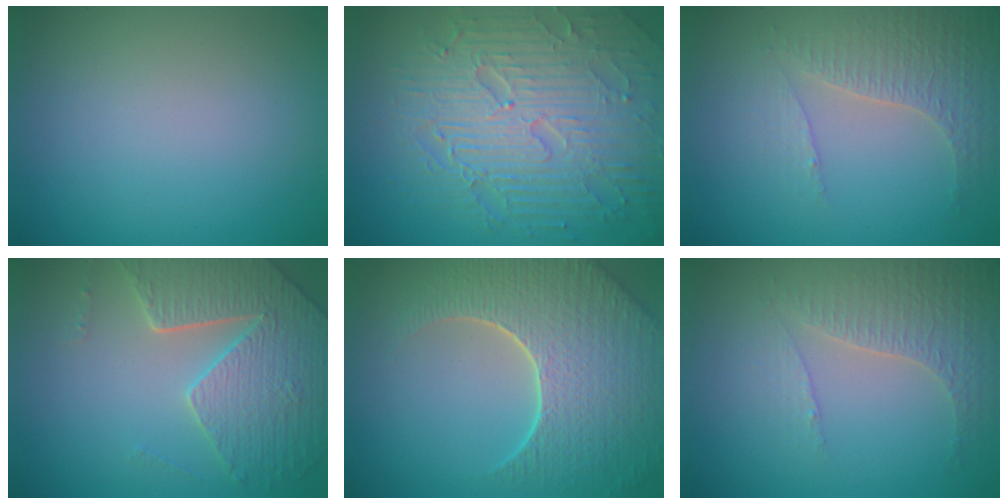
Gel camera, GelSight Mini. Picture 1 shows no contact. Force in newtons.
{"total": 9.0, "press": 6.4, "slide": 6.4}
{"total": 4.2, "press": 3.0, "slide": 2.9}
{"total": 6.1, "press": 5.0, "slide": 3.4}
{"total": 8.8, "press": 6.1, "slide": 6.4}
{"total": 4.2, "press": 3.0, "slide": 2.9}